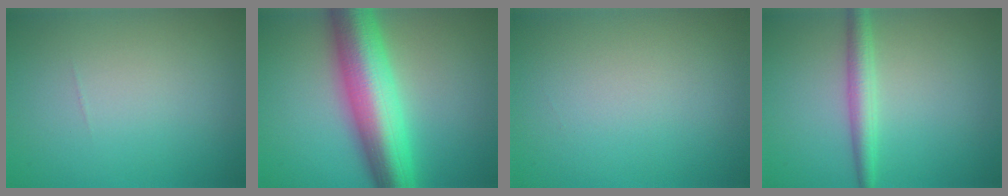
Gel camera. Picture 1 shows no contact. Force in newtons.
{"total": 10.3, "press": 10.3, "slide": 0.2}
{"total": 0.0}
{"total": 2.7, "press": 2.7, "slide": 0.1}